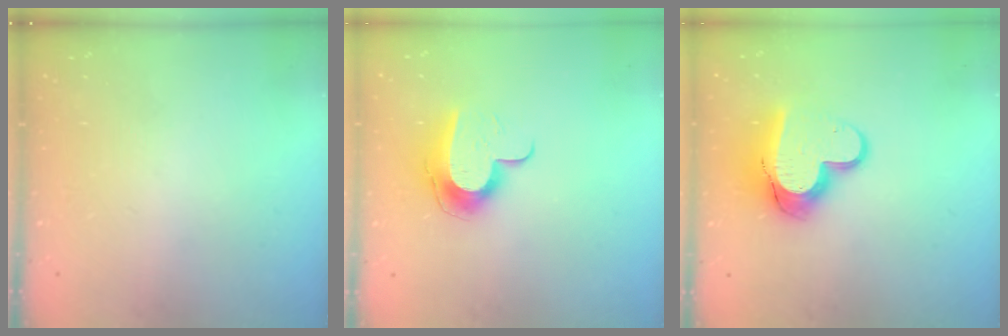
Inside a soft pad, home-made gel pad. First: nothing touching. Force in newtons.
{"total": 10.8, "press": 10.8, "slide": 0.9}
{"total": 13.7, "press": 13.7, "slide": 1.3}